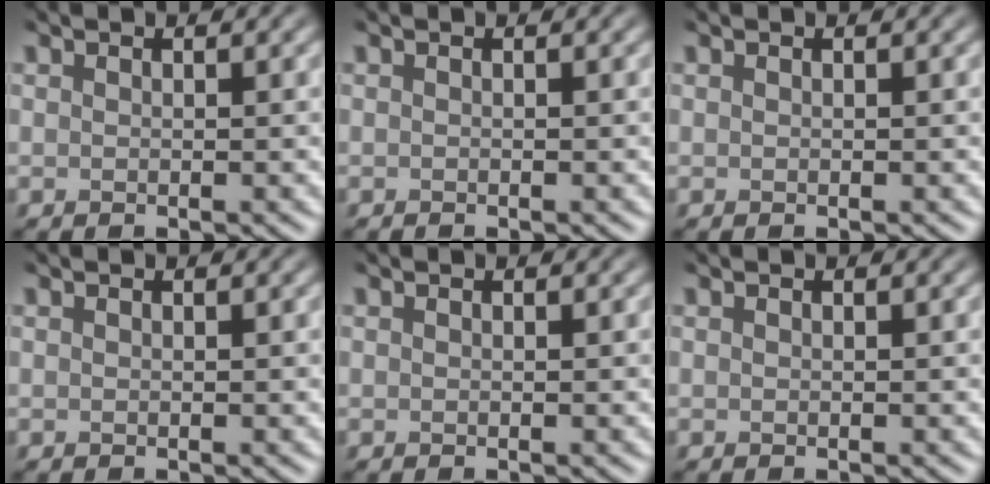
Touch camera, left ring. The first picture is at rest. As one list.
[{"total": 0.0}, {"total": 0.0}, {"total": 0.0}, {"total": 0.0}, {"total": 0.0}]